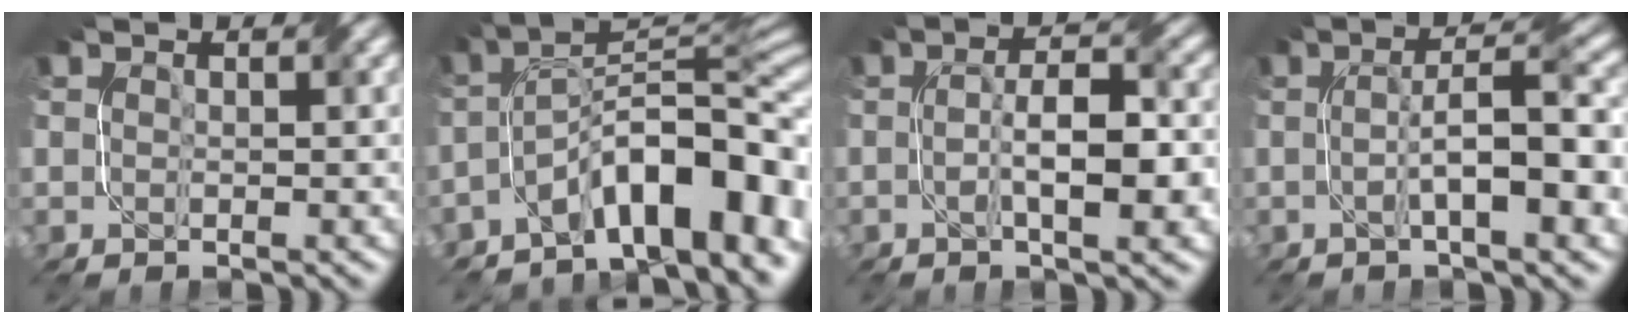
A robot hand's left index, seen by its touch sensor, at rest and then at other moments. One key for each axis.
{"total": 11.4, "fx": -5.7, "fy": 3.9, "fz": 9.0, "tx": -0.119, "ty": 0.014, "tz": -0.097}
{"total": 6.3, "fx": -1.0, "fy": 1.8, "fz": 6.0, "tx": -0.100, "ty": 0.001, "tz": -0.015}
{"total": 7.1, "fx": -0.7, "fy": 1.4, "fz": 6.9, "tx": -0.106, "ty": 0.010, "tz": -0.010}